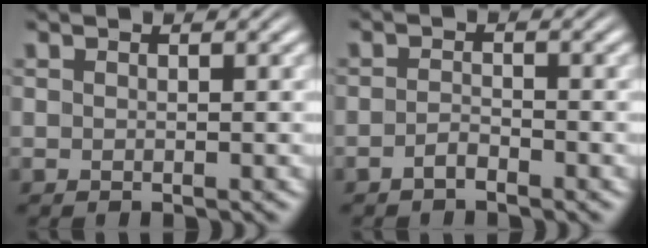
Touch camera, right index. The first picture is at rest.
{"total": 1.8, "force": [-1.5, 0.9, 0.5], "torque": [-0.011, -0.001, -0.030]}